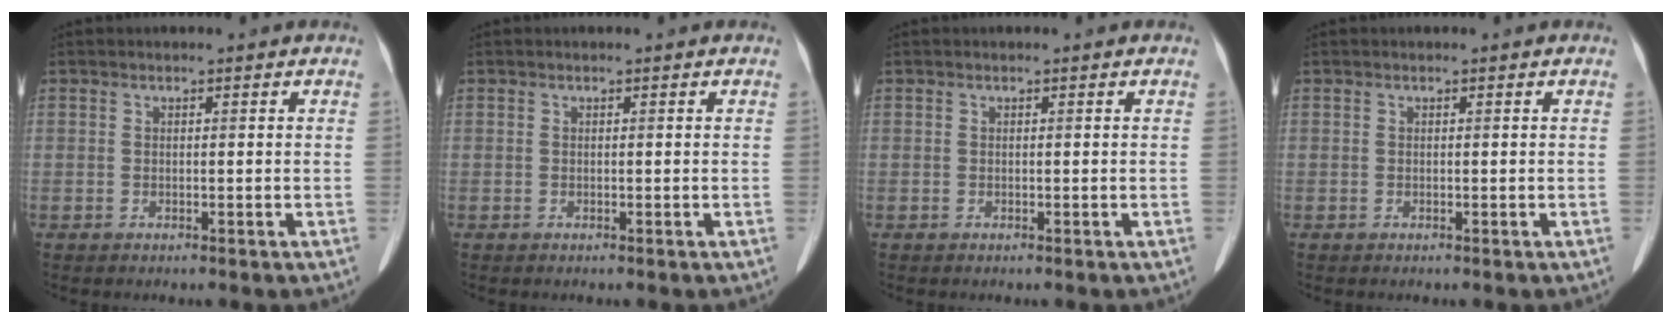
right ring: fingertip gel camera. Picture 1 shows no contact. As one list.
[{"total": 0.0}, {"total": 0.0}, {"total": 0.0}]